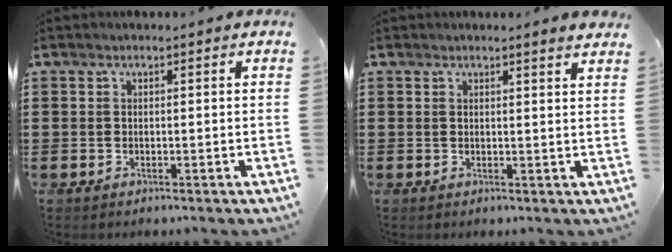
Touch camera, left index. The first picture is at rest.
{"total": 1.6, "force": [1.4, -0.2, 0.6], "torque": [-0.014, -0.002, 0.028]}